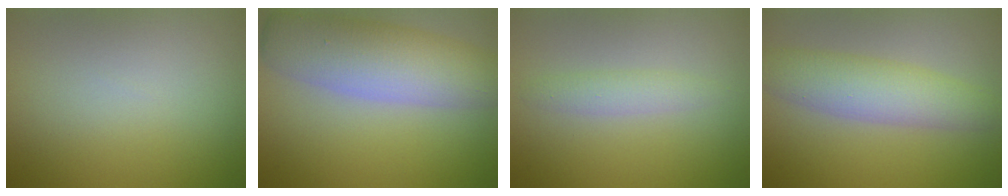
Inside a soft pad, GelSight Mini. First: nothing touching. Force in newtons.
{"total": 8.0, "press": 8.0, "slide": 0.5}
{"total": 1.6, "press": 1.6, "slide": 0.0}
{"total": 4.8, "press": 4.8, "slide": 0.1}